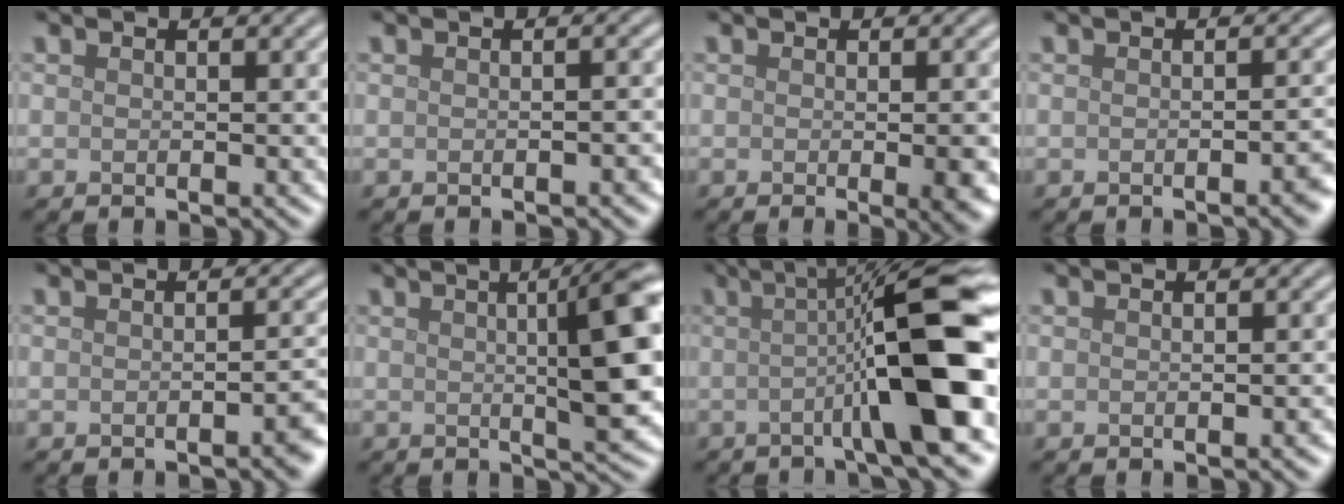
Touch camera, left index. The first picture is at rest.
{"total": 0.9, "force": [-0.5, 0.1, 0.7], "torque": [-0.010, 0.001, -0.005]}
{"total": 4.1, "force": [-0.8, 1.2, 3.9], "torque": [-0.040, -0.008, -0.005]}
{"total": 2.1, "force": [-0.9, 0.5, 1.8], "torque": [-0.017, 0.001, -0.013]}
{"total": 2.2, "force": [-1.1, 0.5, 1.9], "torque": [-0.020, 0.002, -0.017]}
{"total": 9.0, "force": [1.3, 2.0, 8.7], "torque": [-0.093, 0.014, 0.019]}
{"total": 11.0, "force": [-0.8, 1.8, 10.8], "torque": [-0.134, 0.011, -0.024]}
{"total": 0.8, "force": [-0.4, 0.1, 0.6], "torque": [-0.007, 0.001, -0.004]}